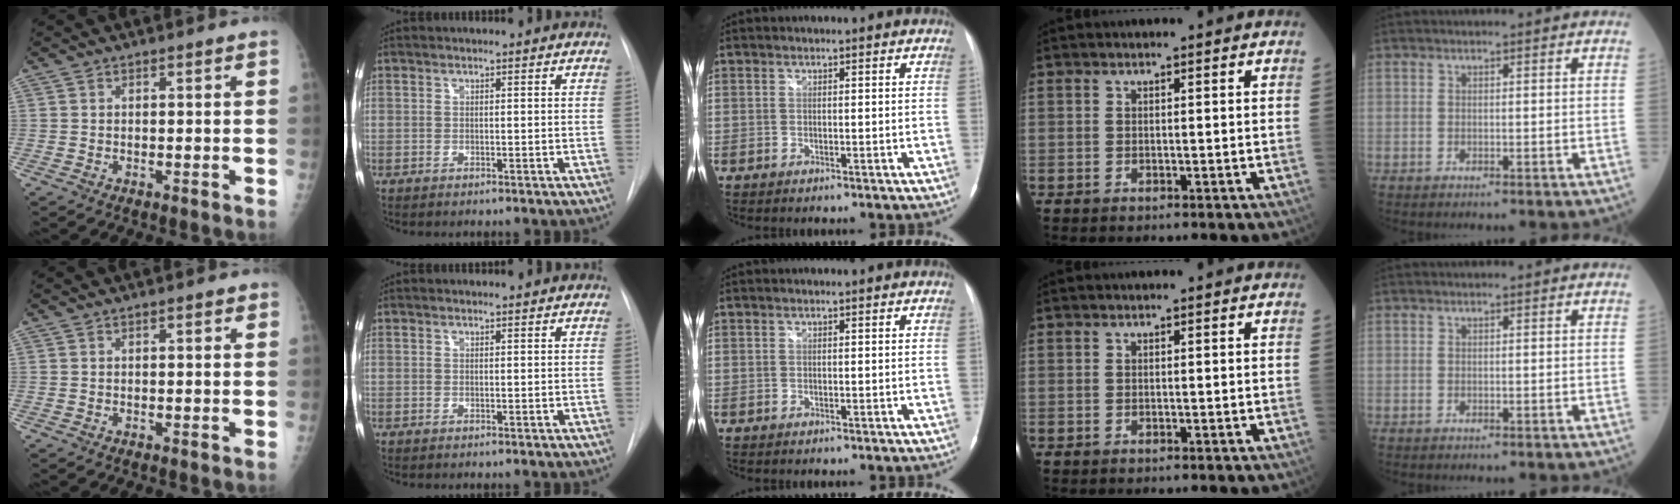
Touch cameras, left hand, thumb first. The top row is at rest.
{"thumb": {"total": 1.2, "force": [0.5, 0.4, 1.0], "torque": [-0.012, 0.002, 0.005]}, "index": {"total": 0.9, "force": [0.9, 0.1, 0.1], "torque": [-0.008, 0.005, 0.009]}}